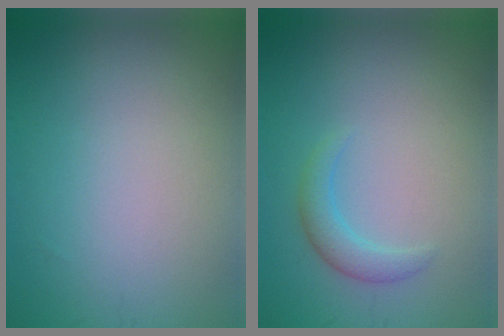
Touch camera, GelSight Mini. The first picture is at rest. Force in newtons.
{"total": 1.9, "press": 1.9, "slide": 0.1}